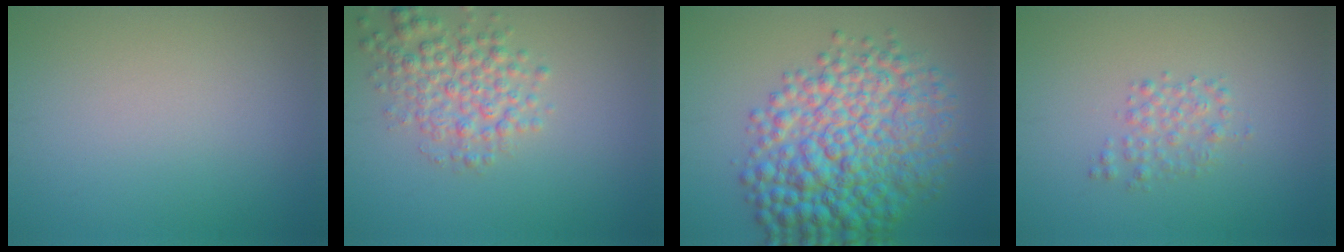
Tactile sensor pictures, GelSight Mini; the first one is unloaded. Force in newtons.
{"total": 4.1, "press": 4.1, "slide": 0.1}
{"total": 10.1, "press": 10.1, "slide": 0.1}
{"total": 1.8, "press": 1.8, "slide": 0.0}